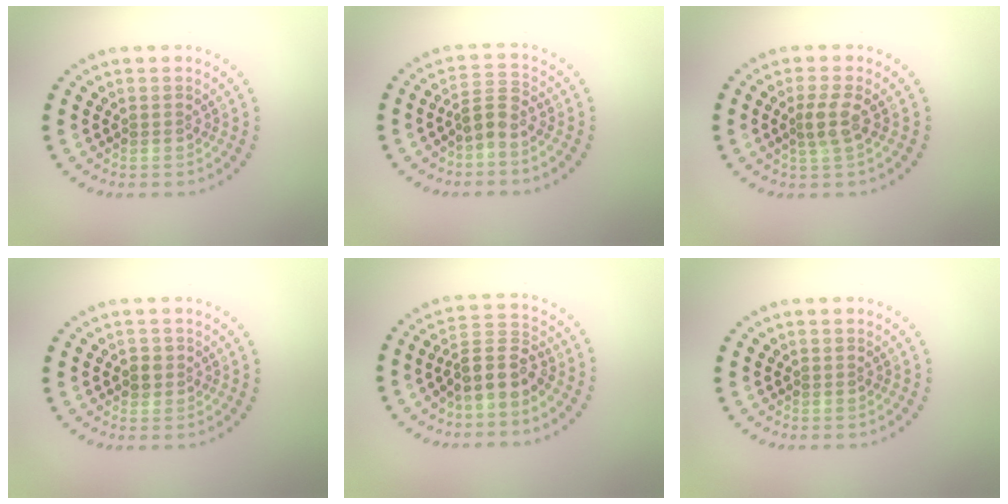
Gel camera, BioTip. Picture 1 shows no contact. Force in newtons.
{"total": 2.2, "press": 1.6, "slide": 1.5}
{"total": 2.1, "press": 1.8, "slide": 1.1}
{"total": 1.3, "press": 1.2, "slide": 0.5}
{"total": 3.8, "press": 3.4, "slide": 1.8}
{"total": 0.0}